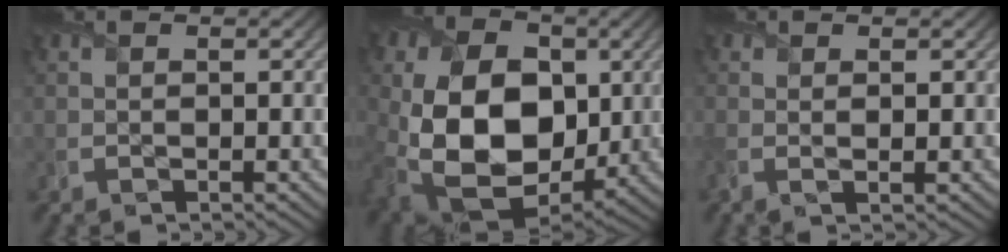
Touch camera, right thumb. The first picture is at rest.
{"total": 20.3, "force": [-1.1, 14.5, 14.1], "torque": [-0.286, -0.028, -0.010]}
{"total": 1.6, "force": [0.3, 0.2, 1.6], "torque": [-0.031, 0.003, 0.001]}